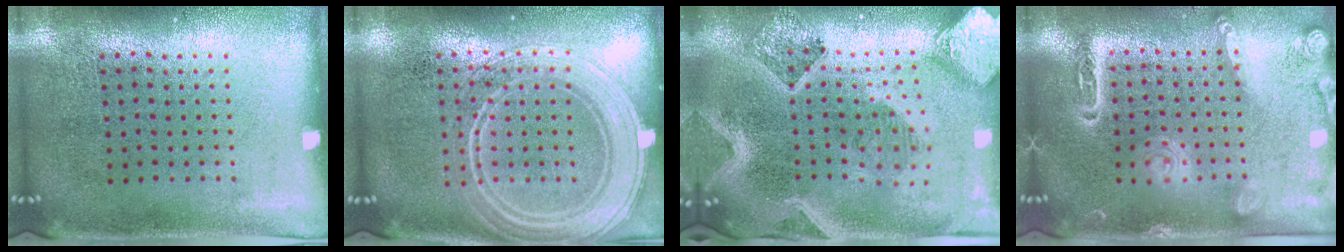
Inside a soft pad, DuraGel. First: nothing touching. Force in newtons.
{"total": 3.9, "press": 3.9, "slide": 0.8}
{"total": 3.3, "press": 2.7, "slide": 1.9}
{"total": 2.0, "press": 1.9, "slide": 0.6}